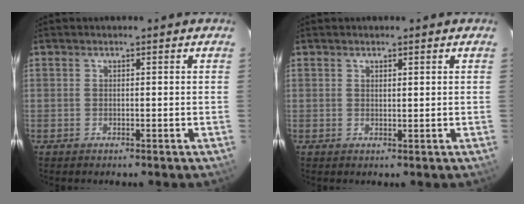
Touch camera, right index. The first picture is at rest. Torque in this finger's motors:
{"motor_torque": [-0.05, 0.12, -0.08, 0.00]}